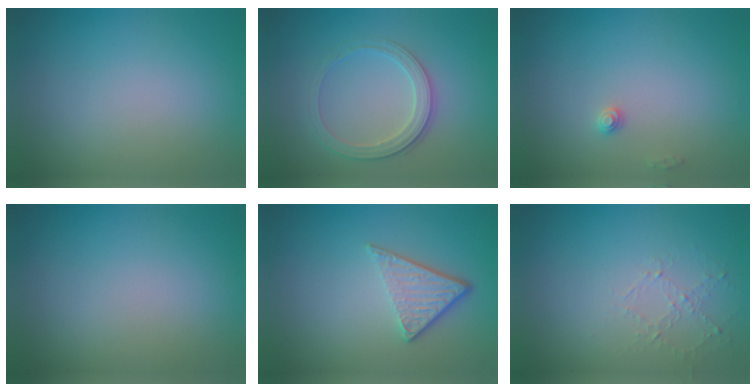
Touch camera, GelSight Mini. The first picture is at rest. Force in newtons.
{"total": 2.8, "press": 2.6, "slide": 0.8}
{"total": 0.9, "press": 0.9, "slide": 0.1}
{"total": 0.0}
{"total": 3.7, "press": 2.6, "slide": 2.7}
{"total": 1.0, "press": 0.4, "slide": 0.9}